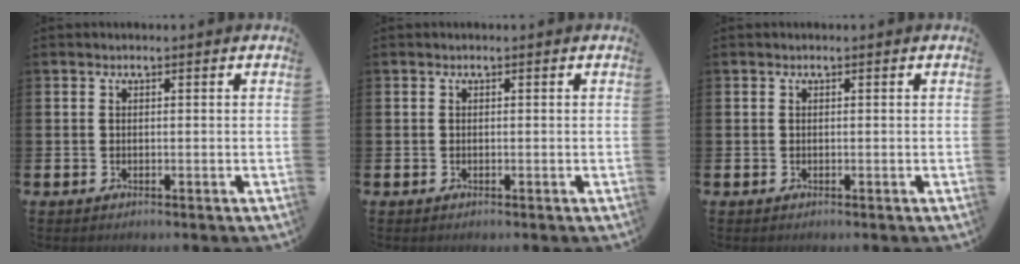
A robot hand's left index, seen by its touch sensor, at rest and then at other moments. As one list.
[{"total": 0.0}, {"total": 0.0}]